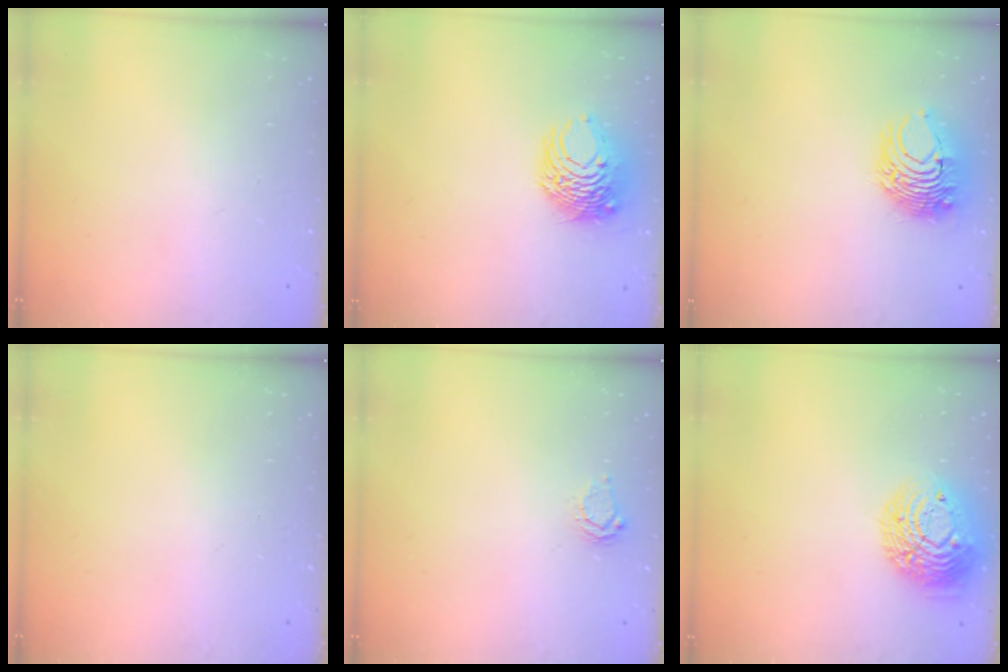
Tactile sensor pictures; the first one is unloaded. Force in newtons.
{"total": 9.8, "press": 9.8, "slide": 0.7}
{"total": 9.4, "press": 9.3, "slide": 0.9}
{"total": 0.0}
{"total": 3.5, "press": 3.5, "slide": 0.4}
{"total": 13.2, "press": 13.2, "slide": 1.0}